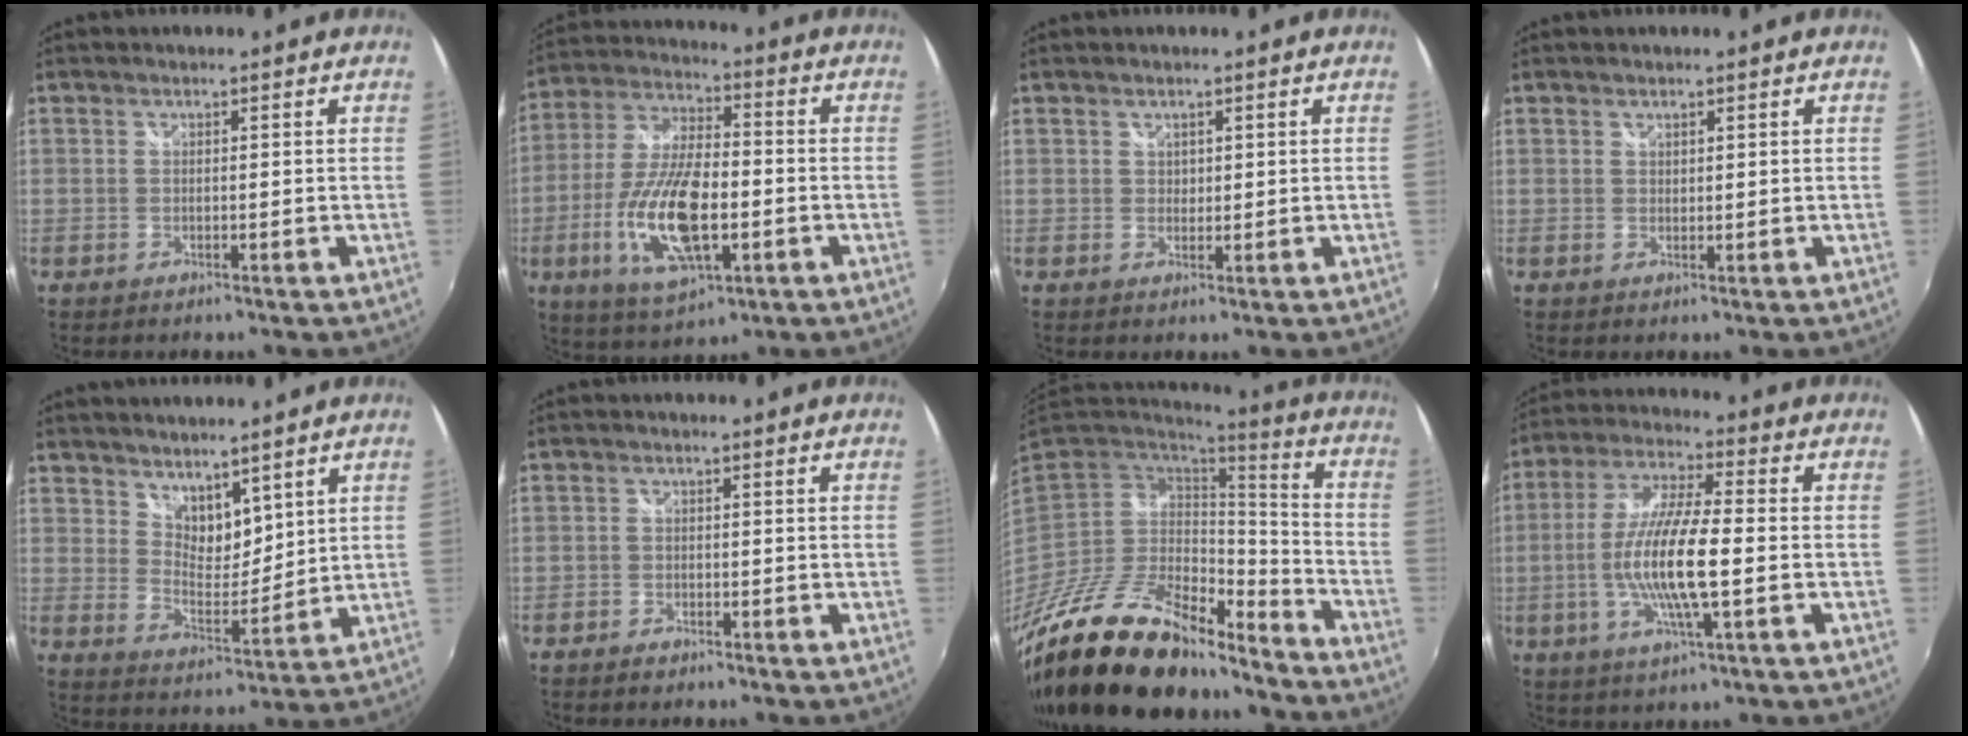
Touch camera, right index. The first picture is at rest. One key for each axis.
{"total": 16.9, "fx": -4.5, "fy": 6.9, "fz": 14.8, "tx": -0.308, "ty": -0.014, "tz": -0.078}
{"total": 1.1, "fx": 0.7, "fy": 0.8, "fz": 0.2, "tx": 0.002, "ty": 0.003, "tz": 0.011}
{"total": 0.7, "fx": 0.6, "fy": 0.3, "fz": 0.1, "tx": 0.000, "ty": 0.001, "tz": 0.012}
{"total": 7.1, "fx": 5.5, "fy": 3.4, "fz": 2.8, "tx": -0.034, "ty": -0.002, "tz": 0.103}
{"total": 1.7, "fx": -1.4, "fy": 0.9, "fz": 0.2, "tx": -0.011, "ty": 0.000, "tz": -0.028}
{"total": 24.9, "fx": -18.7, "fy": 8.8, "fz": 13.9, "tx": -0.263, "ty": -0.023, "tz": -0.316}
{"total": 13.4, "fx": -2.3, "fy": 2.2, "fz": 13.0, "tx": -0.257, "ty": -0.006, "tz": -0.045}